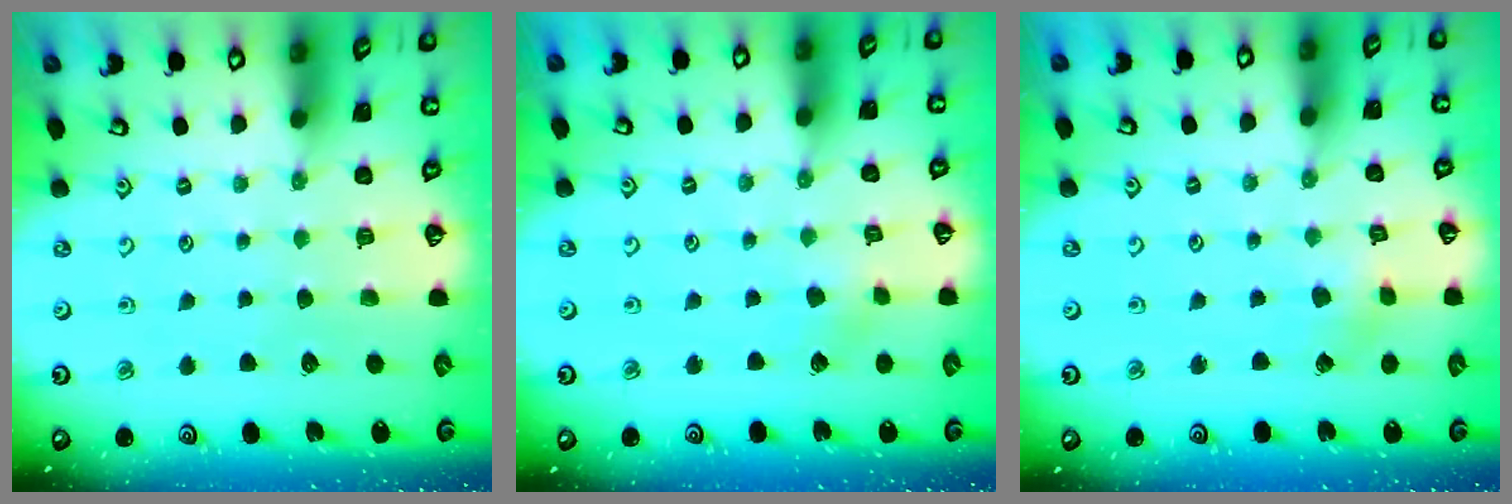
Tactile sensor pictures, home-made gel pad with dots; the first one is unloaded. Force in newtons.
{"total": 2.5, "press": 2.5, "slide": 0.2}
{"total": 2.4, "press": 2.4, "slide": 0.3}